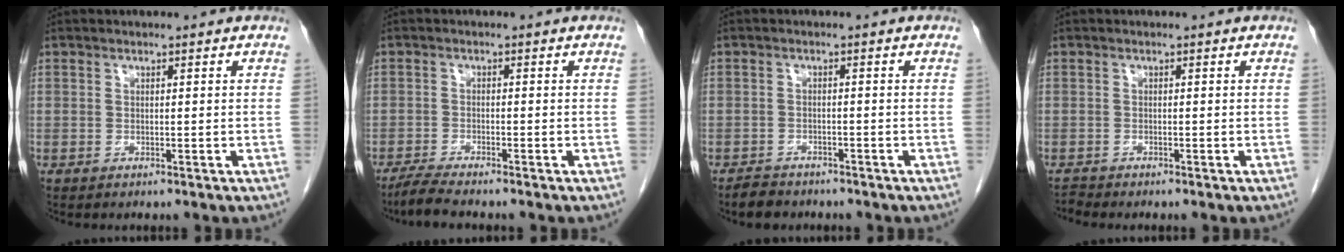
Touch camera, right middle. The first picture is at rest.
{"total": 3.5, "force": [-3.1, -0.4, 1.6], "torque": [-0.042, -0.015, -0.061]}
{"total": 3.0, "force": [-2.7, 1.3, 0.6], "torque": [-0.021, -0.003, -0.043]}
{"total": 0.9, "force": [-0.8, -0.3, -0.3], "torque": [0.001, -0.008, -0.017]}